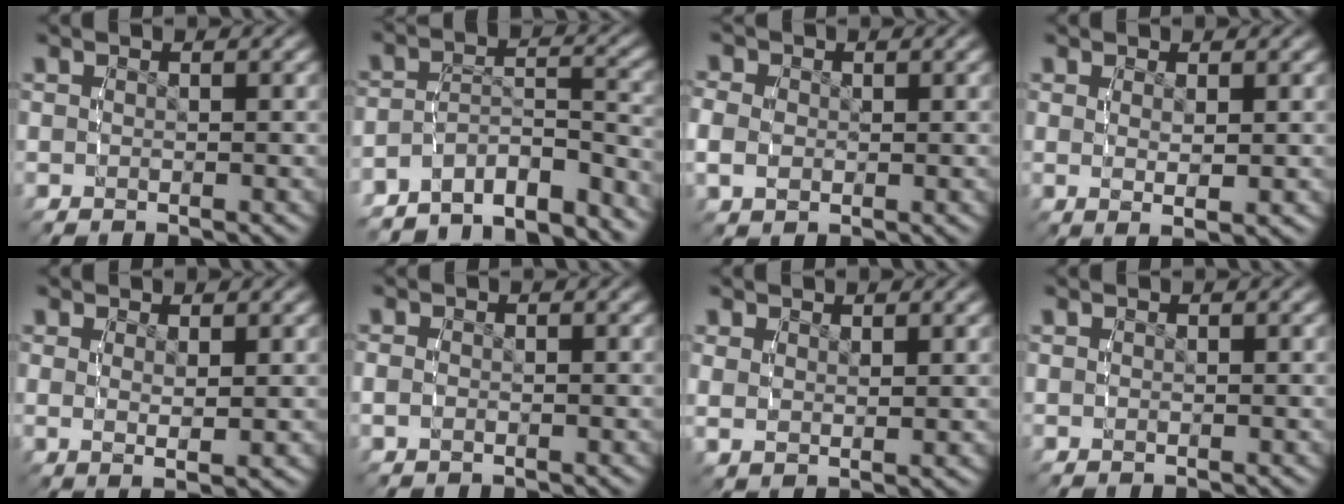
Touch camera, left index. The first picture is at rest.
{"total": 10.4, "force": [-9.1, 4.0, 2.9], "torque": [-0.039, -0.033, -0.140]}
{"total": 3.0, "force": [0.1, 2.6, 1.5], "torque": [-0.039, -0.009, 0.007]}
{"total": 1.6, "force": [0.4, -0.3, 1.5], "torque": [-0.026, -0.014, 0.019]}
{"total": 1.7, "force": [0.9, -0.1, 1.5], "torque": [-0.026, -0.016, 0.028]}
{"total": 1.1, "force": [-0.4, 0.8, 0.6], "torque": [-0.018, -0.007, -0.003]}
{"total": 1.9, "force": [1.5, 0.7, 1.0], "torque": [-0.020, -0.008, 0.036]}
{"total": 0.0}